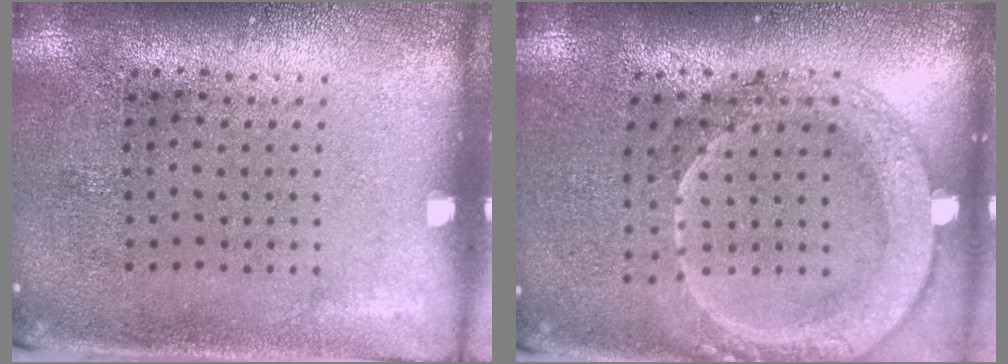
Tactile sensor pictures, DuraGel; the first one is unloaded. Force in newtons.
{"total": 2.0, "press": 1.8, "slide": 0.7}